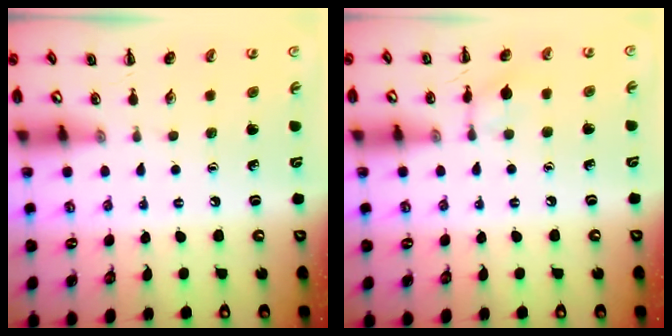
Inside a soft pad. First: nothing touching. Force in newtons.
{"total": 7.5, "press": 7.2, "slide": 1.9}